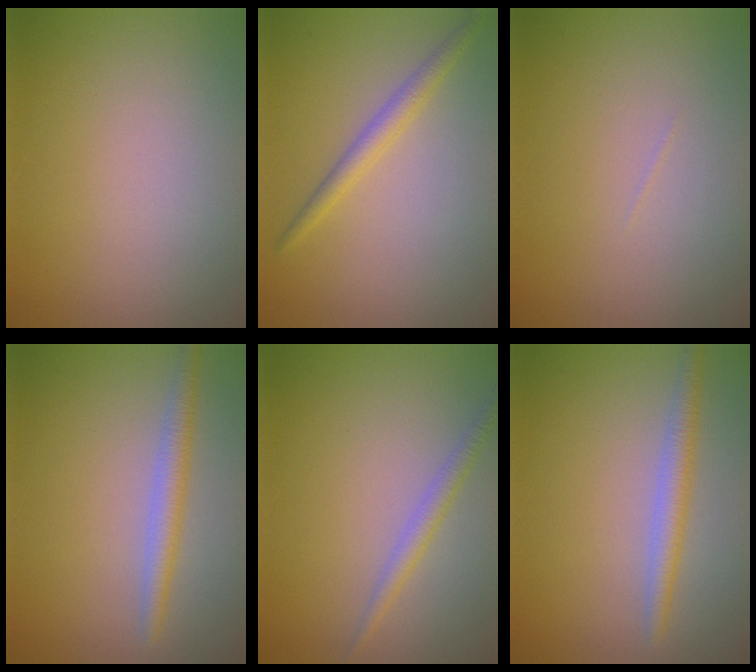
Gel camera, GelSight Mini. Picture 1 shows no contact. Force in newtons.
{"total": 2.0, "press": 1.9, "slide": 0.1}
{"total": 0.0}
{"total": 2.3, "press": 2.3, "slide": 0.1}
{"total": 1.6, "press": 1.6, "slide": 0.1}
{"total": 2.3, "press": 2.3, "slide": 0.1}